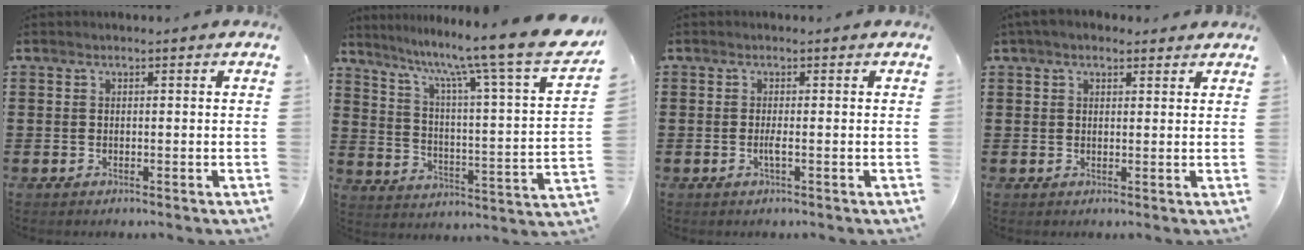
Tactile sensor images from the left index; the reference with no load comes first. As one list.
[{"total": 10.6, "force": [8.6, -0.9, 6.1], "torque": [-0.124, -0.078, 0.126]}, {"total": 1.5, "force": [-0.3, -0.1, 1.5], "torque": [-0.034, -0.006, -0.009]}, {"total": 2.9, "force": [2.1, 1.4, 1.4], "torque": [-0.032, 0.009, 0.039]}]